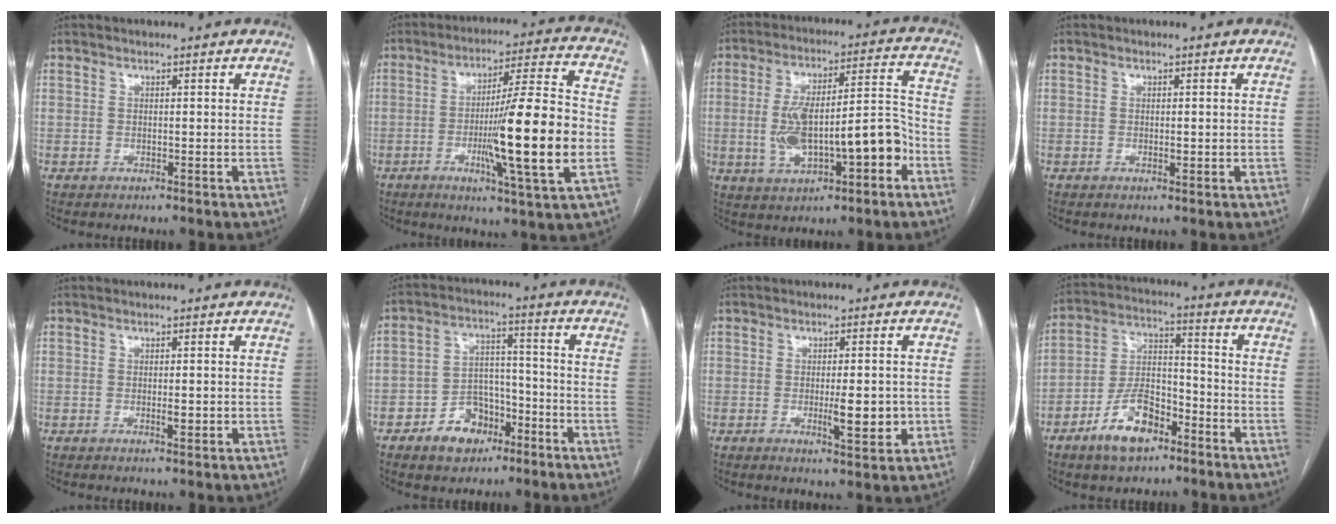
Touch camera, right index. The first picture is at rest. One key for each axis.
{"total": 17.8, "fx": -3.6, "fy": 0.0, "fz": 17.4, "tx": -0.277, "ty": -0.010, "tz": -0.062}
{"total": 15.3, "fx": -3.8, "fy": 4.6, "fz": 14.1, "tx": -0.240, "ty": 0.031, "tz": -0.050}
{"total": 1.2, "fx": -0.1, "fy": 0.4, "fz": 1.1, "tx": -0.016, "ty": -0.002, "tz": -0.001}
{"total": 1.8, "fx": -0.3, "fy": 0.5, "fz": 1.7, "tx": -0.029, "ty": -0.002, "tz": -0.003}
{"total": 8.7, "fx": -4.9, "fy": 5.8, "fz": 4.1, "tx": -0.070, "ty": 0.027, "tz": -0.076}
{"total": 5.8, "fx": -1.1, "fy": 1.4, "fz": 5.5, "tx": -0.084, "ty": -0.006, "tz": -0.012}
{"total": 10.8, "fx": -6.3, "fy": 5.1, "fz": 7.1, "tx": -0.145, "ty": 0.016, "tz": -0.112}